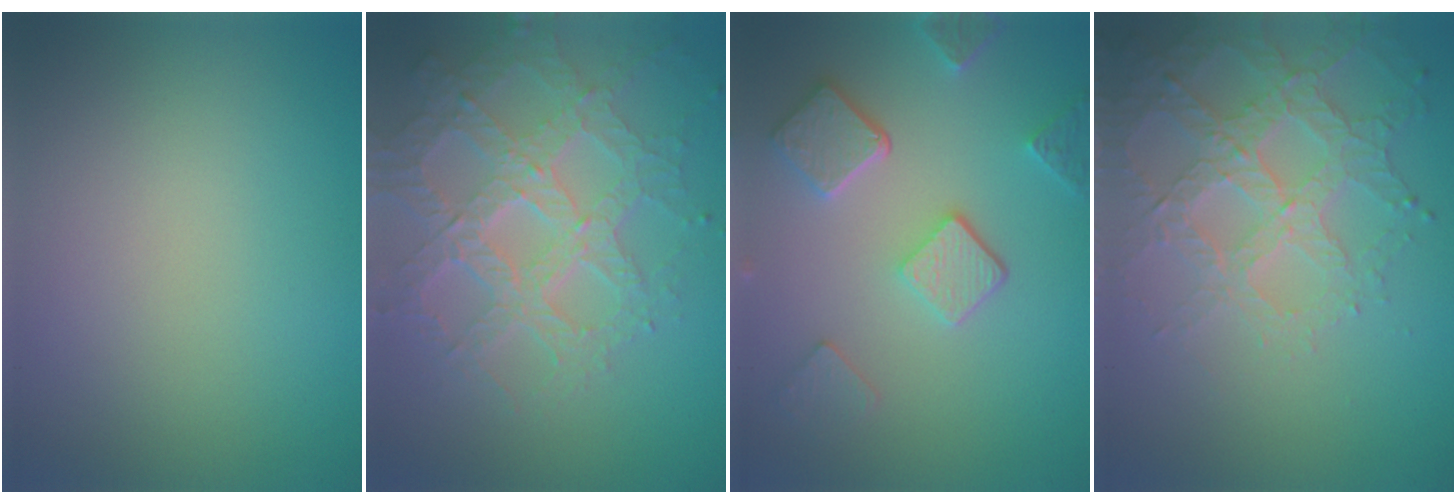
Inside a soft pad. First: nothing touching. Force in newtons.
{"total": 7.2, "press": 5.2, "slide": 5.0}
{"total": 4.9, "press": 3.8, "slide": 3.0}
{"total": 4.7, "press": 4.2, "slide": 2.2}